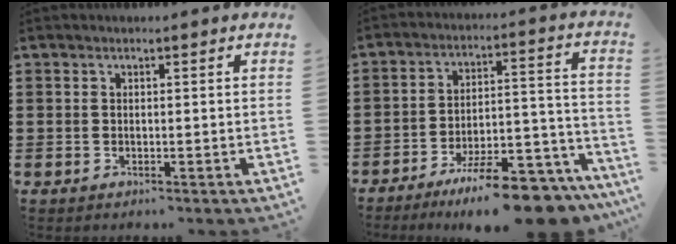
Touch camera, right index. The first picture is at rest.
{"total": 12.7, "force": [-10.4, 1.8, 7.0], "torque": [-0.085, 0.050, -0.182]}